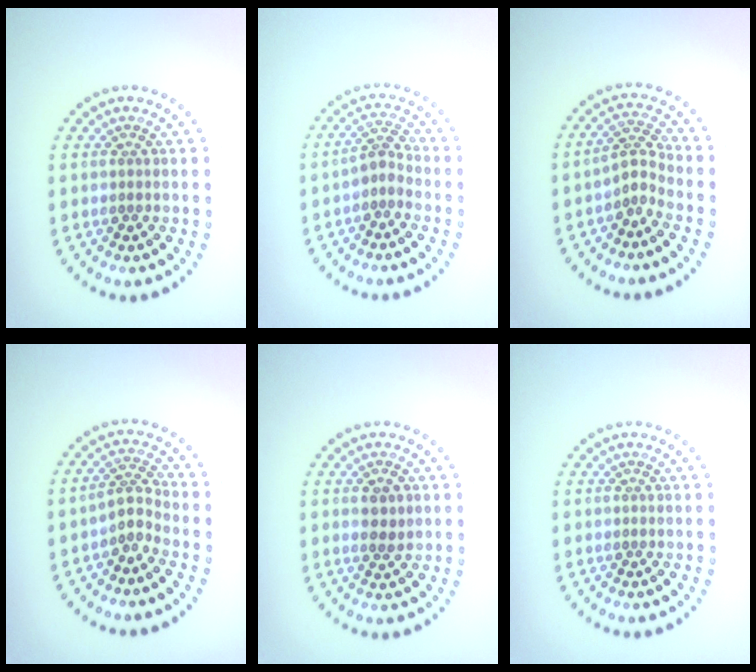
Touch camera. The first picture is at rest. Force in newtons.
{"total": 2.1, "press": 1.6, "slide": 1.3}
{"total": 2.4, "press": 1.5, "slide": 1.9}
{"total": 2.3, "press": 1.6, "slide": 1.6}
{"total": 1.9, "press": 1.8, "slide": 0.4}
{"total": 0.0}